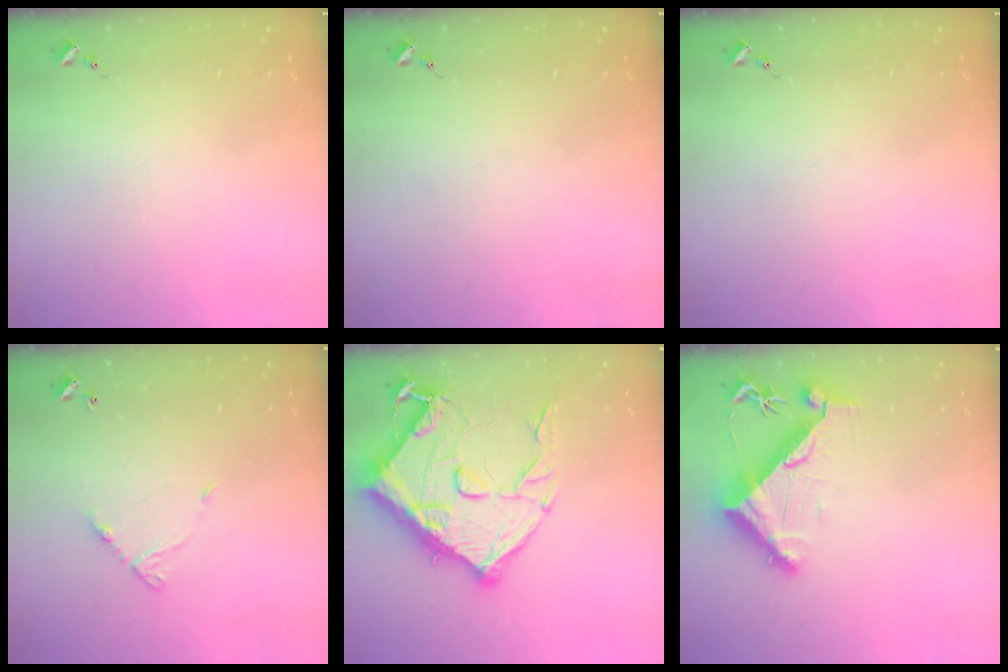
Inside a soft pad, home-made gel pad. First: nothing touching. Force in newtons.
{"total": 0.0}
{"total": 0.0}
{"total": 6.9, "press": 6.8, "slide": 0.6}
{"total": 22.3, "press": 22.2, "slide": 1.4}
{"total": 9.3, "press": 9.2, "slide": 1.5}